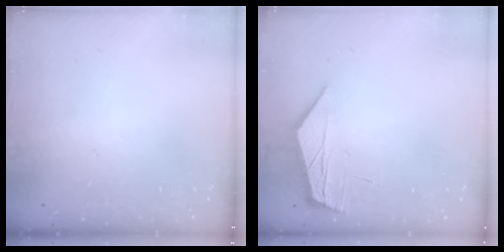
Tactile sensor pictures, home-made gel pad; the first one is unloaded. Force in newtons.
{"total": 6.5, "press": 6.5, "slide": 0.3}